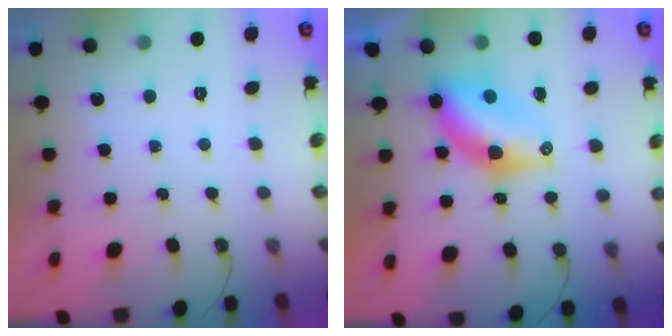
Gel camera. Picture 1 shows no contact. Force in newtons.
{"total": 7.2, "press": 7.2, "slide": 0.5}